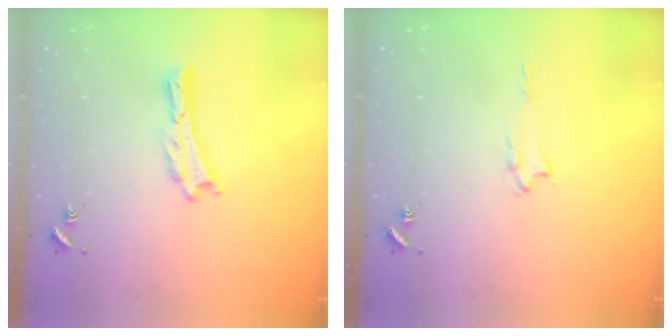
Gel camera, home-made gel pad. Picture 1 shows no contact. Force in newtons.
{"total": 1.3, "press": 1.3, "slide": 0.2}